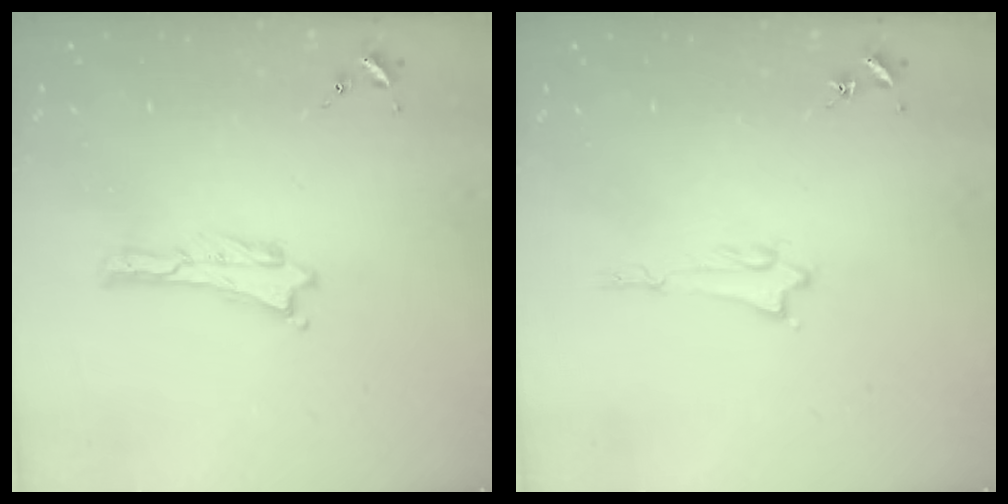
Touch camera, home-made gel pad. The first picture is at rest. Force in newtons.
{"total": 1.2, "press": 1.2, "slide": 0.1}